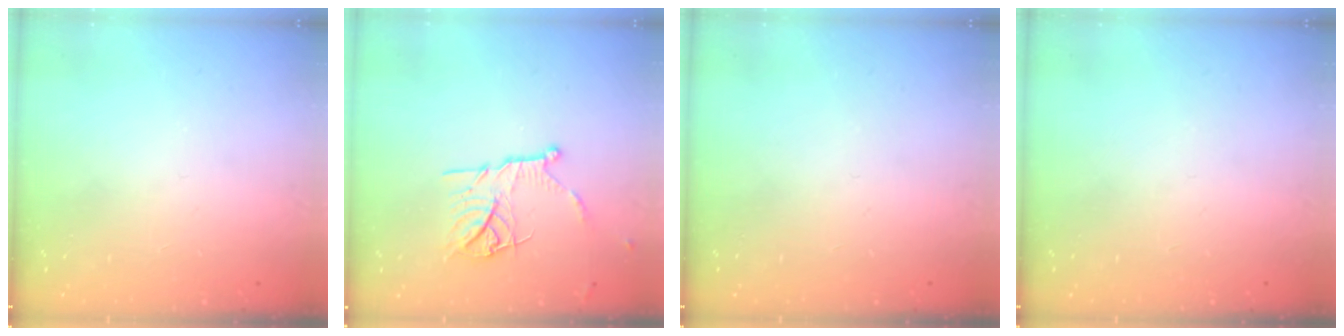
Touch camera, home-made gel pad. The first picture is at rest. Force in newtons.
{"total": 12.8, "press": 12.8, "slide": 1.1}
{"total": 0.0}
{"total": 0.0}